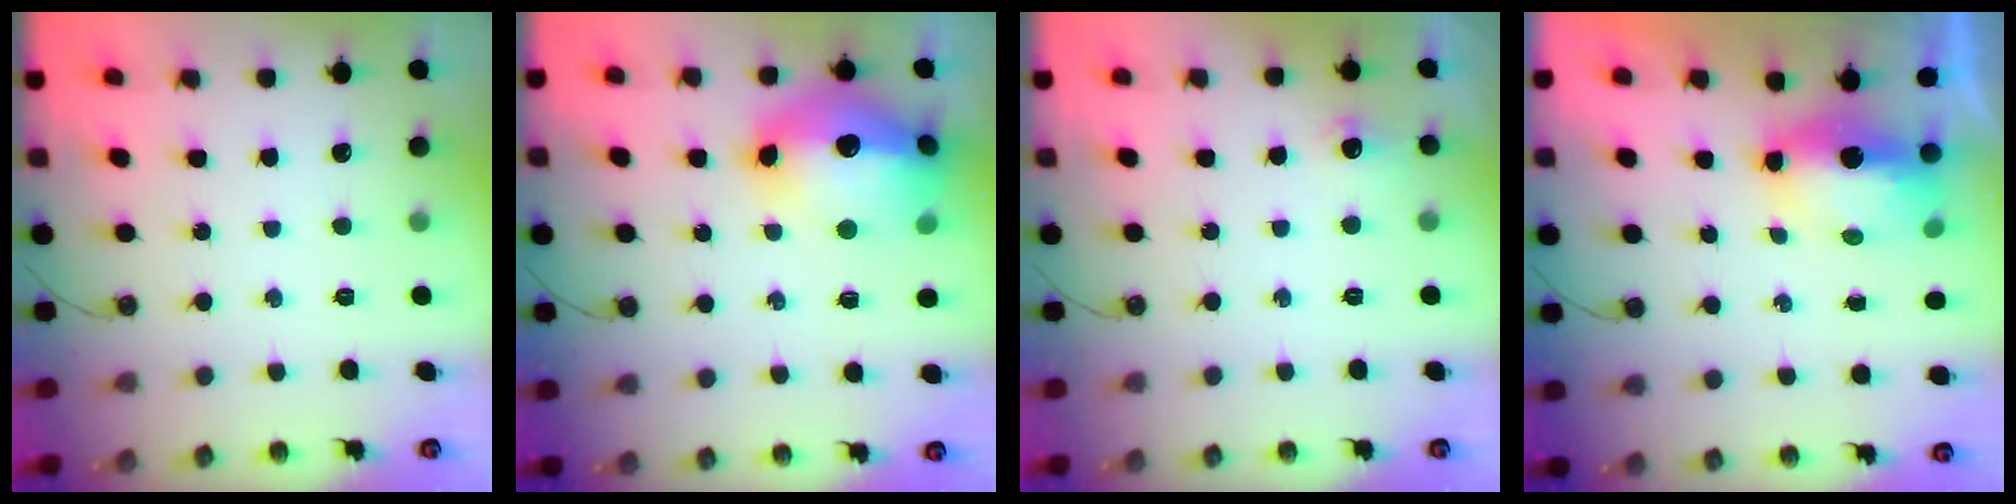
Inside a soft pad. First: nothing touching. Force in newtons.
{"total": 20.6, "press": 20.5, "slide": 1.8}
{"total": 5.4, "press": 5.3, "slide": 1.1}
{"total": 8.0, "press": 7.9, "slide": 1.3}